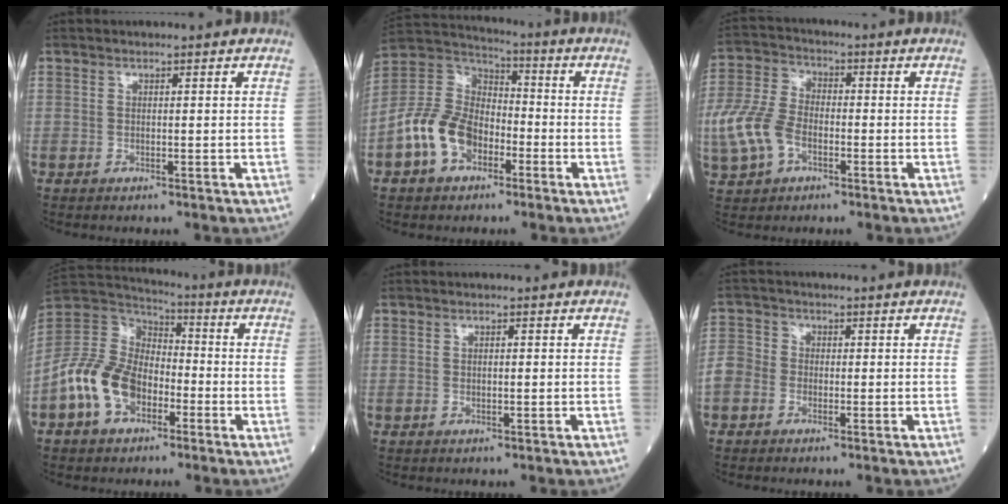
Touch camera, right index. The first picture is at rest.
{"total": 11.4, "force": [-4.8, 7.6, 7.1], "torque": [-0.165, 0.026, -0.092]}
{"total": 9.2, "force": [-2.8, 5.9, 6.5], "torque": [-0.168, 0.005, -0.059]}
{"total": 12.5, "force": [-5.0, 8.2, 8.0], "torque": [-0.184, 0.023, -0.095]}
{"total": 0.8, "force": [0.2, 0.3, 0.7], "torque": [-0.016, 0.000, 0.007]}
{"total": 3.6, "force": [-1.2, 3.2, 1.3], "torque": [-0.029, 0.011, -0.031]}